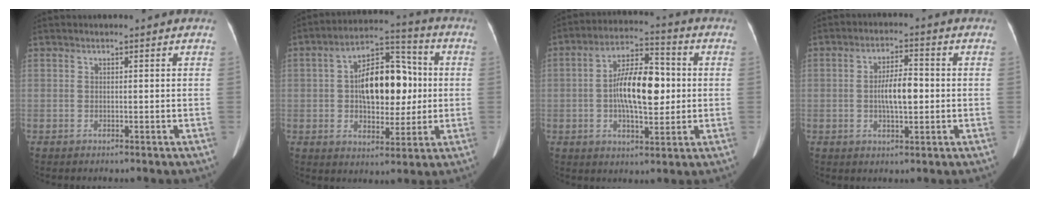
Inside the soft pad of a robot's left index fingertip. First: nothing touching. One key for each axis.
{"total": 13.3, "fx": 0.6, "fy": 6.9, "fz": 11.3, "tx": -0.188, "ty": 0.034, "tz": 0.015}
{"total": 11.9, "fx": -0.2, "fy": 4.8, "fz": 10.9, "tx": -0.199, "ty": 0.020, "tz": -0.001}
{"total": 5.9, "fx": -0.6, "fy": 1.9, "fz": 5.6, "tx": -0.108, "ty": 0.008, "tz": -0.008}